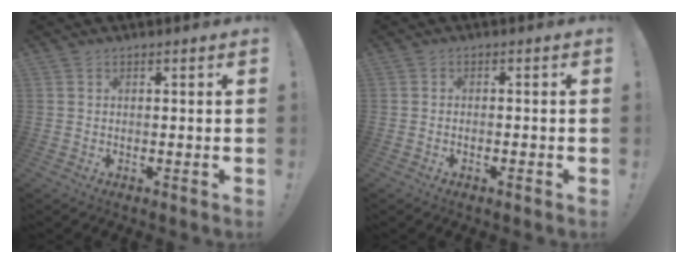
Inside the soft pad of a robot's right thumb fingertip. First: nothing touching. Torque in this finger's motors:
{"motor_torque": [0.00, -0.19, -0.09, 0.28, -0.05]}